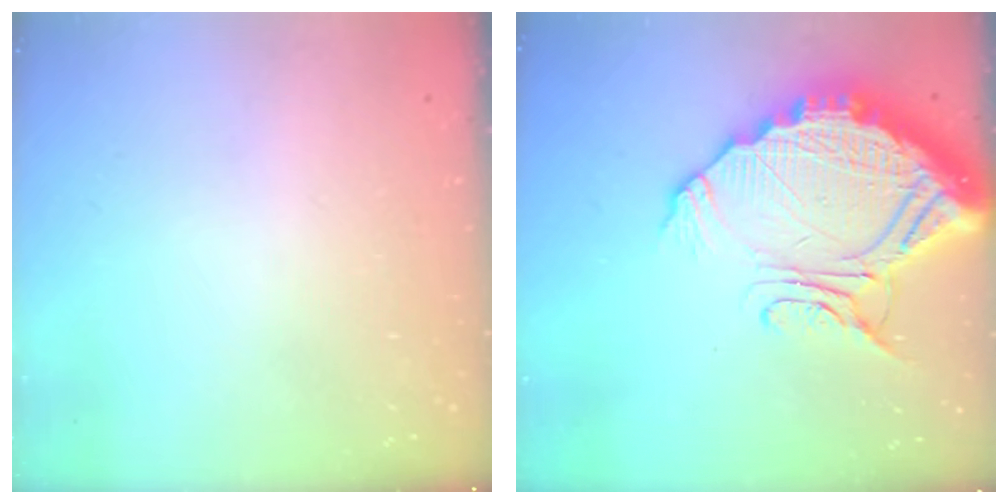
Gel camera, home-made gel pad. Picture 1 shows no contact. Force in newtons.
{"total": 19.5, "press": 19.4, "slide": 2.3}